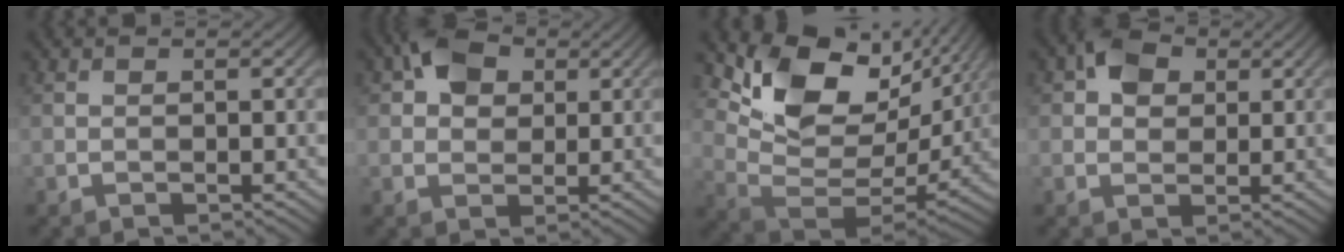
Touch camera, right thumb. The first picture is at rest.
{"total": 5.4, "force": [2.2, 3.9, 3.1], "torque": [-0.059, 0.010, 0.032]}
{"total": 14.0, "force": [6.3, 8.1, 9.6], "torque": [-0.183, -0.004, 0.126]}
{"total": 4.5, "force": [1.7, 3.3, 2.4], "torque": [-0.047, 0.009, 0.025]}